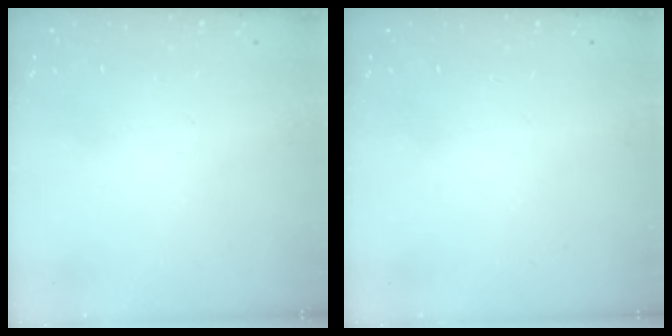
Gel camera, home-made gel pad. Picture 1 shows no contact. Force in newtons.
{"total": 0.0}